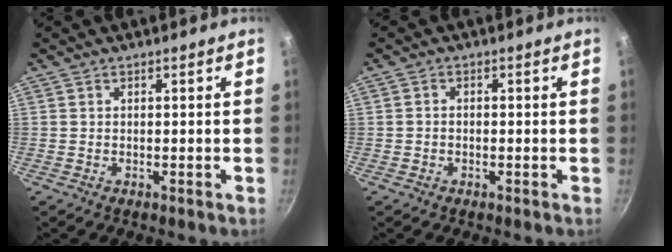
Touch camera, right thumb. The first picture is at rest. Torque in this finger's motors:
{"motor_torque": [-0.07, -0.44, 0.06, -0.19, -0.02]}